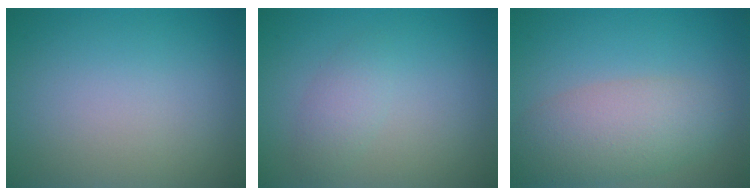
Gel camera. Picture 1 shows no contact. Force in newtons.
{"total": 1.7, "press": 1.7, "slide": 0.1}
{"total": 5.2, "press": 5.2, "slide": 0.3}